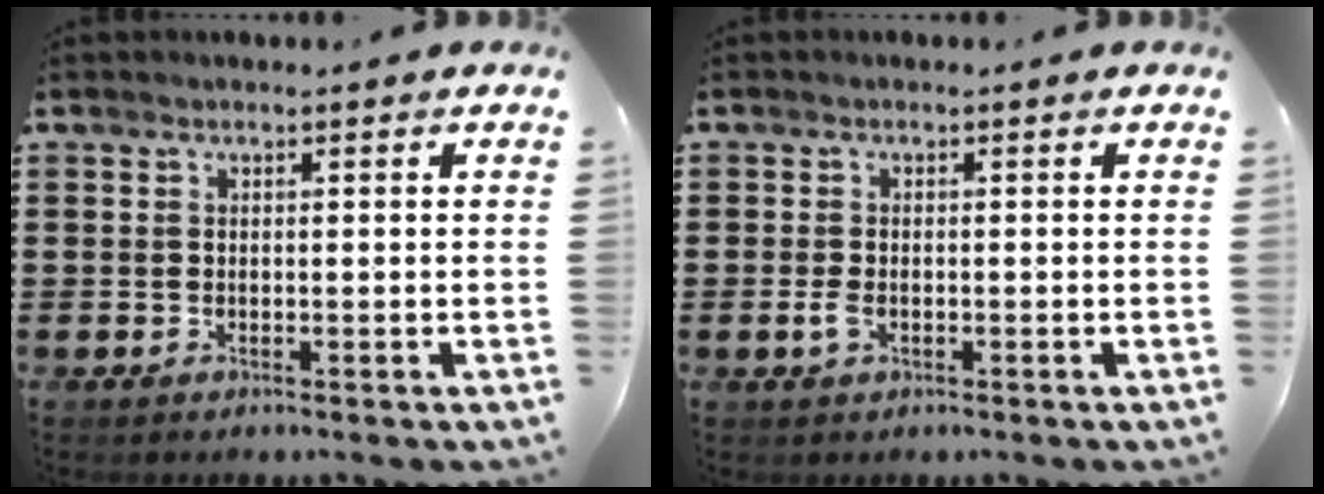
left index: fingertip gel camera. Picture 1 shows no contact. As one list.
[{"total": 2.0, "force": [-0.5, 1.0, 1.6], "torque": [-0.046, -0.007, -0.014]}]